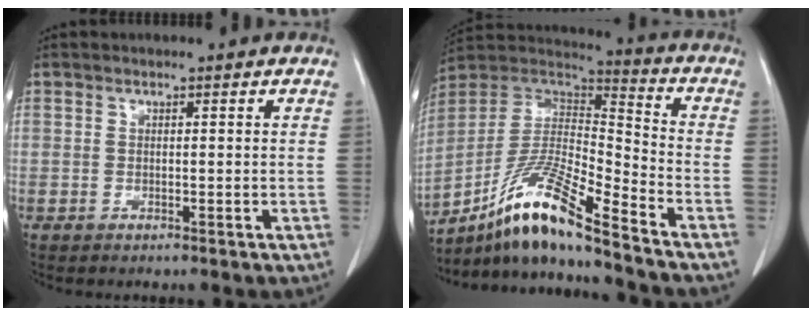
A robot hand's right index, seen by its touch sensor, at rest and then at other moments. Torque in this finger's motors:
{"motor_torque": [0.83, -0.81, 0.53, 0.16]}